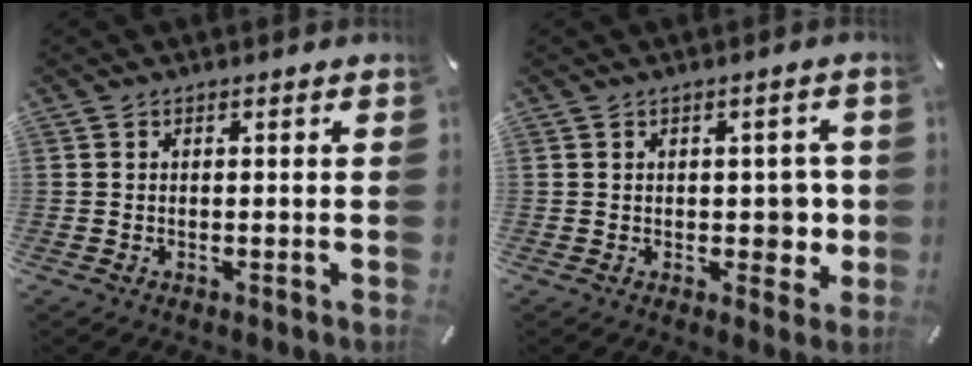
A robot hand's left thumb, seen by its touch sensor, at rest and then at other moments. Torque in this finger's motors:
{"motor_torque": [0.06, 0.70, 0.33, -0.01, 0.05]}